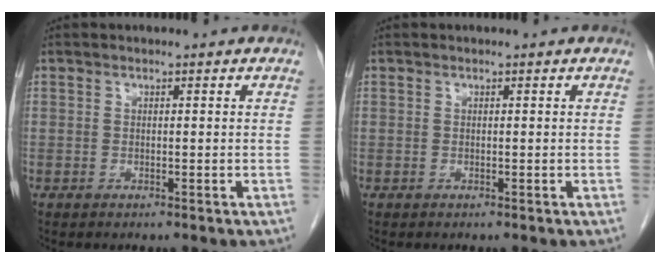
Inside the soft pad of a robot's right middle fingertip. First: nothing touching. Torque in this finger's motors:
{"motor_torque": [-0.01, 0.00, 0.00, -0.01]}